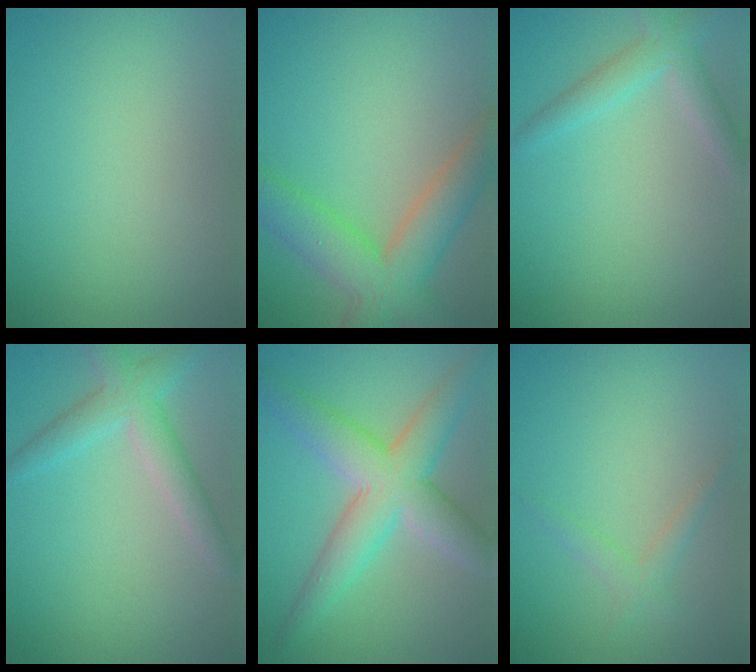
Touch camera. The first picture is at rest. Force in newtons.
{"total": 6.4, "press": 6.4, "slide": 0.4}
{"total": 2.7, "press": 2.7, "slide": 0.3}
{"total": 3.5, "press": 3.5, "slide": 0.0}
{"total": 6.9, "press": 6.9, "slide": 0.2}
{"total": 1.3, "press": 1.3, "slide": 0.1}